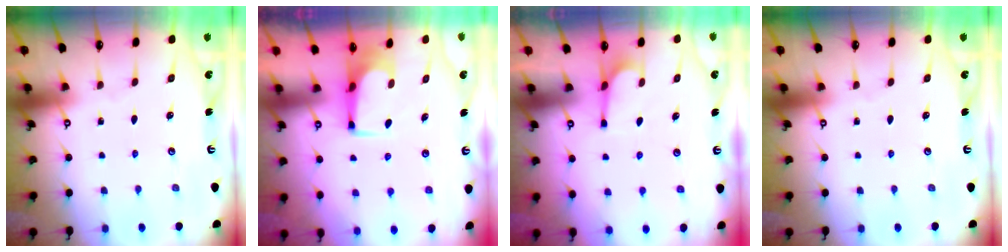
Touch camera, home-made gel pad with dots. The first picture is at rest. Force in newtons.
{"total": 1.6, "press": 1.5, "slide": 0.3}
{"total": 1.0, "press": 0.3, "slide": 1.0}
{"total": 0.0}